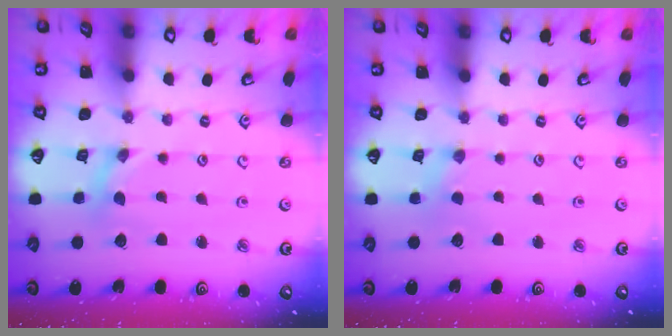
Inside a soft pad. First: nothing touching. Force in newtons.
{"total": 1.0, "press": 1.0, "slide": 0.2}